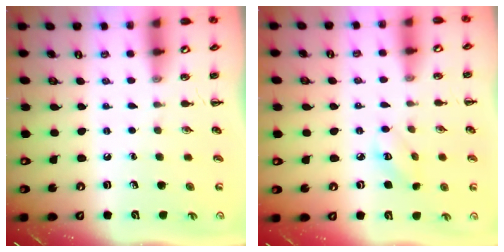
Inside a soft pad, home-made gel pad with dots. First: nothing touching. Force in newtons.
{"total": 3.2, "press": 3.1, "slide": 0.6}